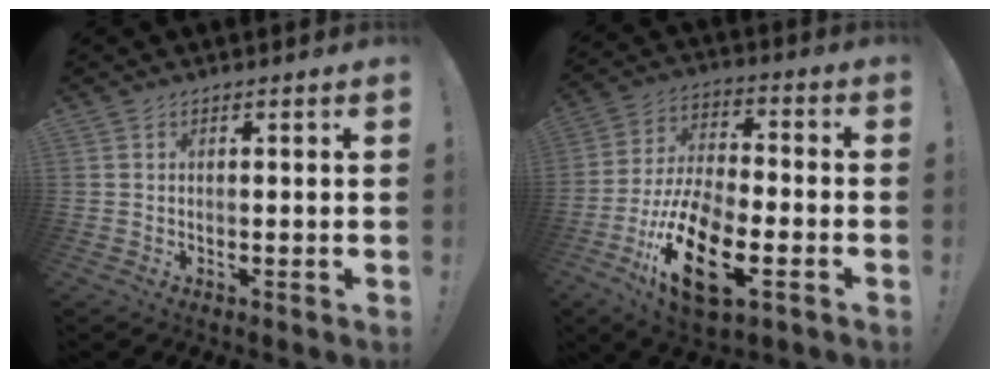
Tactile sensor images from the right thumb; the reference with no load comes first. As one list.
[{"total": 20.2, "force": [-8.6, 9.4, 15.6], "torque": [-0.302, 0.042, -0.139]}]